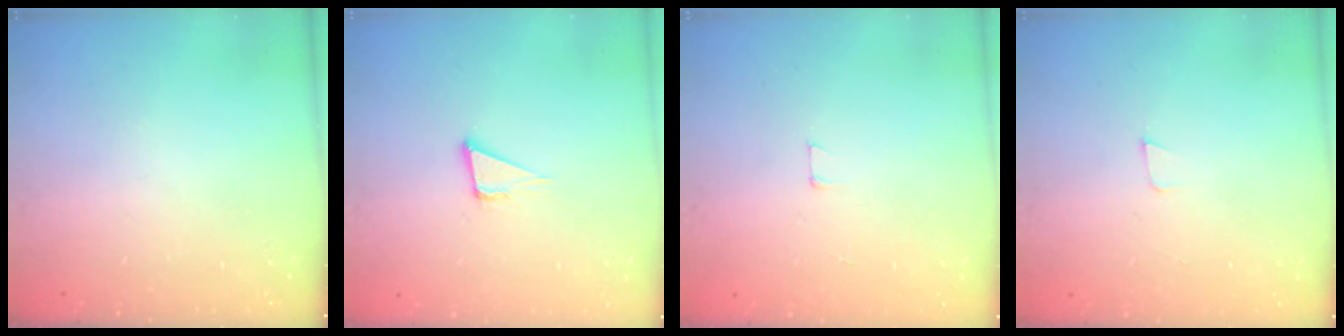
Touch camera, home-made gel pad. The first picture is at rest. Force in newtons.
{"total": 5.0, "press": 4.0, "slide": 3.1}
{"total": 3.0, "press": 3.0, "slide": 0.2}
{"total": 3.3, "press": 2.0, "slide": 2.6}